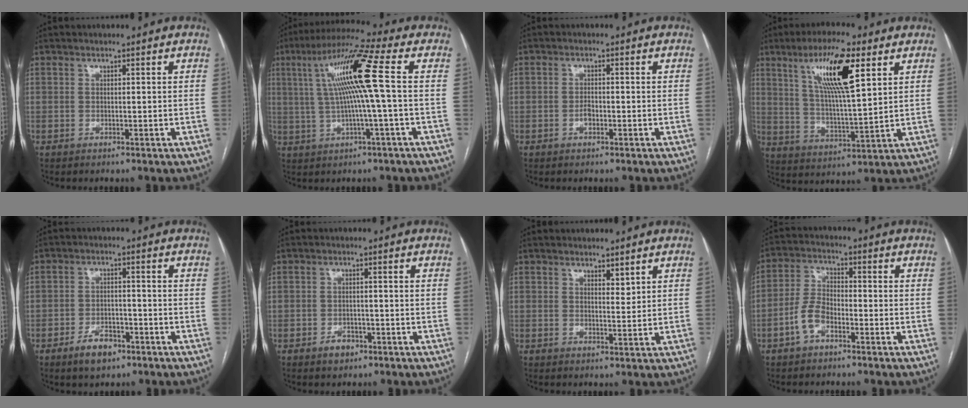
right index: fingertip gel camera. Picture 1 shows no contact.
{"total": 12.2, "force": [1.7, -1.1, 12.0], "torque": [-0.221, 0.022, 0.030]}
{"total": 1.6, "force": [-0.7, 0.8, 1.2], "torque": [-0.019, 0.004, -0.012]}
{"total": 13.2, "force": [6.2, 1.8, 11.5], "torque": [-0.212, 0.006, 0.112]}
{"total": 5.4, "force": [-3.4, 2.7, 3.2], "torque": [-0.056, 0.003, -0.053]}
{"total": 2.7, "force": [-1.7, 1.8, 1.2], "torque": [-0.016, 0.005, -0.021]}
{"total": 1.8, "force": [1.3, 0.5, 1.0], "torque": [-0.019, -0.007, 0.025]}
{"total": 5.8, "force": [-2.9, 3.1, 4.0], "torque": [-0.093, 0.015, -0.059]}